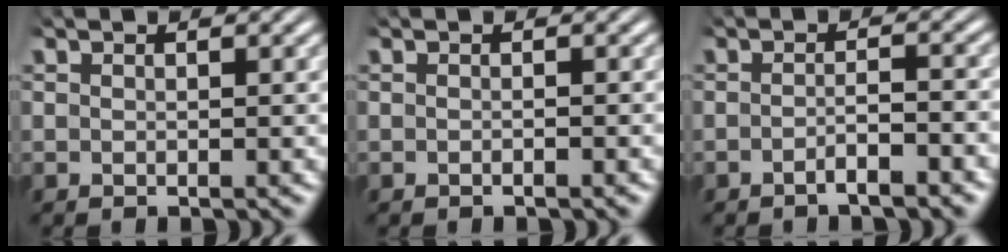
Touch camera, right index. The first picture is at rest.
{"total": 0.5, "force": [-0.5, -0.2, 0.1], "torque": [-0.003, 0.002, -0.009]}
{"total": 2.1, "force": [-1.7, 0.1, 1.2], "torque": [-0.016, -0.002, -0.033]}